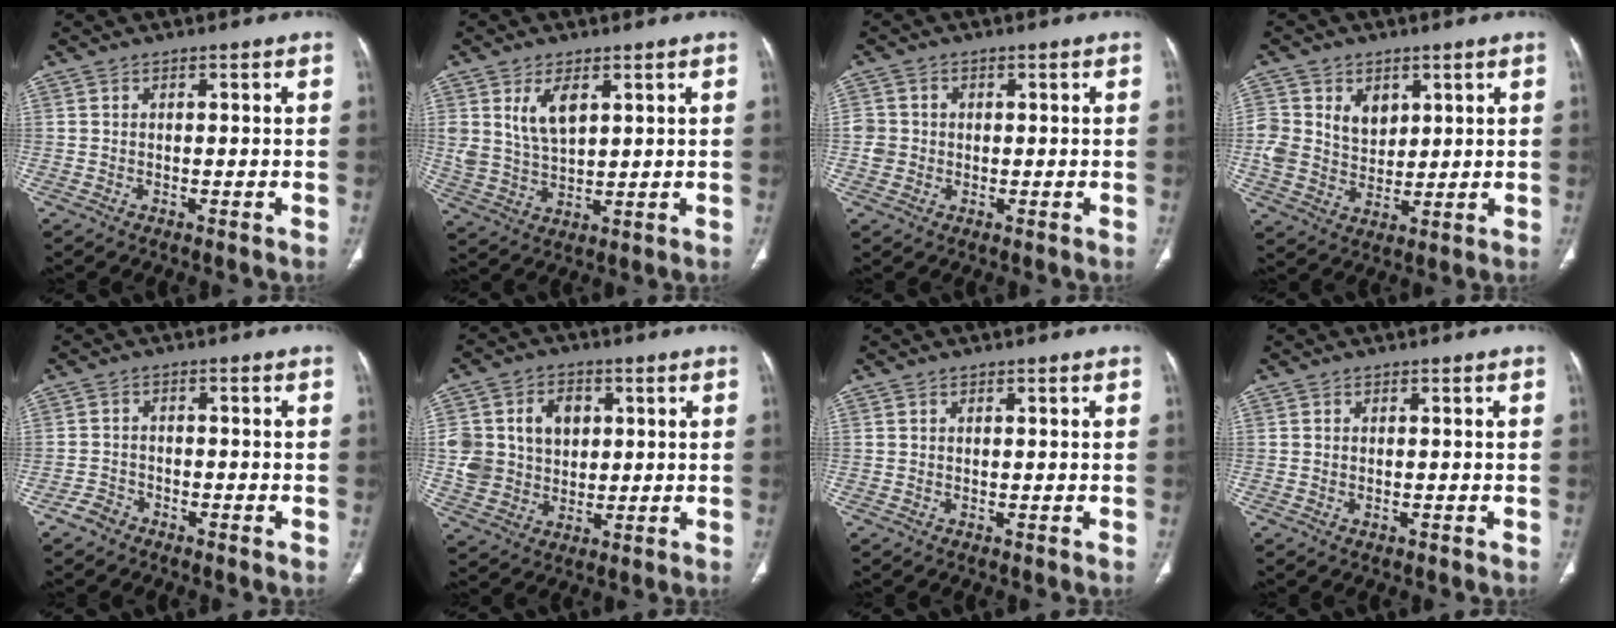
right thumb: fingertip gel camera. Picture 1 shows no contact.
{"total": 7.2, "force": [3.1, 3.8, 5.3], "torque": [-0.093, -0.016, 0.071]}
{"total": 3.3, "force": [-0.1, 3.2, 0.9], "torque": [-0.003, 0.009, -0.001]}
{"total": 9.3, "force": [2.8, 7.5, 4.8], "torque": [-0.059, -0.014, 0.062]}
{"total": 2.6, "force": [-2.0, 1.5, 0.5], "torque": [-0.011, 0.011, -0.040]}
{"total": 12.9, "force": [2.3, 10.7, 6.9], "torque": [-0.098, 0.005, 0.052]}
{"total": 0.0}
{"total": 0.6, "force": [-0.2, 0.3, 0.4], "torque": [-0.012, 0.002, 0.001]}